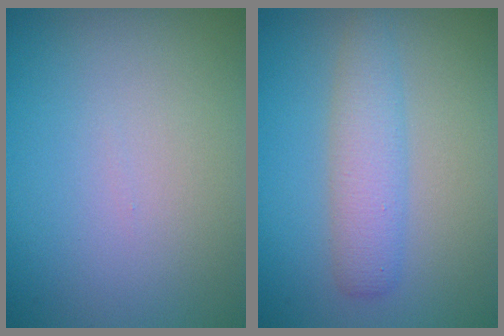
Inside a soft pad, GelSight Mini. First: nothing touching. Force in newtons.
{"total": 3.2, "press": 3.2, "slide": 0.1}